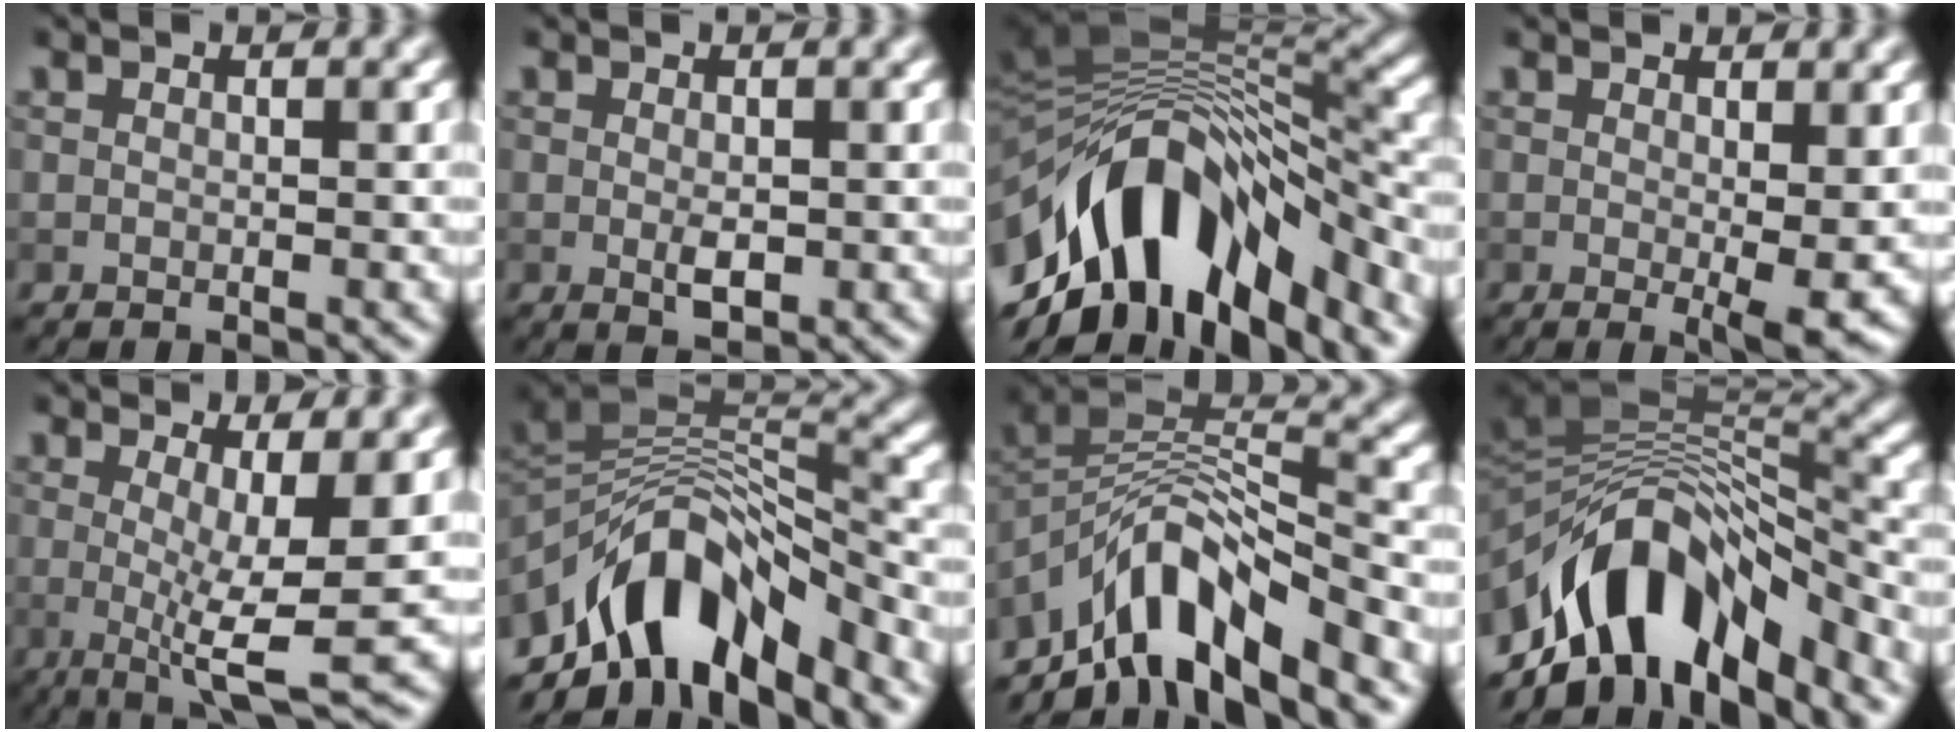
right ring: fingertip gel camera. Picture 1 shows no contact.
{"total": 1.5, "force": [-0.2, 0.6, 1.4], "torque": [-0.027, 0.003, 0.002]}
{"total": 14.5, "force": [-6.2, 7.4, 10.8], "torque": [-0.191, 0.018, -0.097]}
{"total": 3.5, "force": [-0.2, 0.6, 3.5], "torque": [-0.050, -0.005, 0.000]}
{"total": 7.0, "force": [-0.3, 1.5, 6.8], "torque": [-0.095, -0.005, -0.005]}
{"total": 11.4, "force": [-5.5, 5.6, 8.3], "torque": [-0.134, 0.019, -0.096]}
{"total": 9.1, "force": [-6.1, 3.4, 5.9], "torque": [-0.087, 0.014, -0.113]}
{"total": 13.1, "force": [-5.7, 6.4, 9.9], "torque": [-0.161, 0.025, -0.091]}